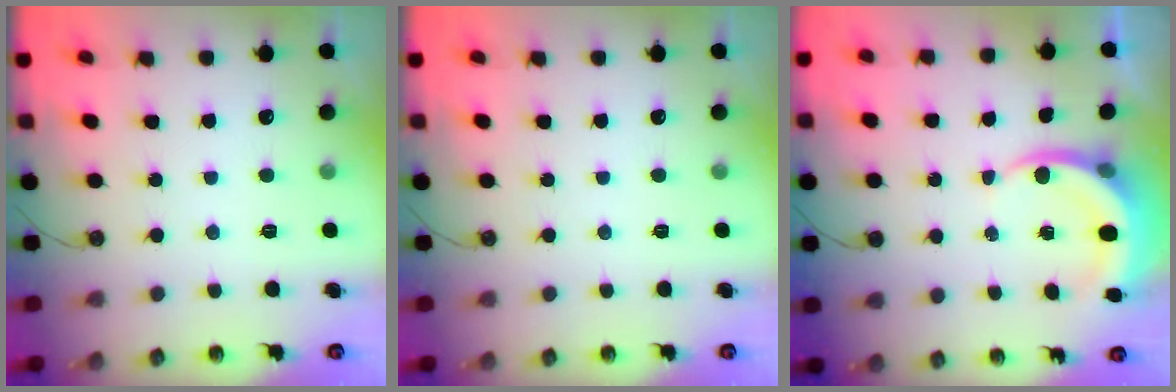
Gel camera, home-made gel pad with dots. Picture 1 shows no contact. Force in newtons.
{"total": 0.0}
{"total": 5.8, "press": 5.8, "slide": 0.6}